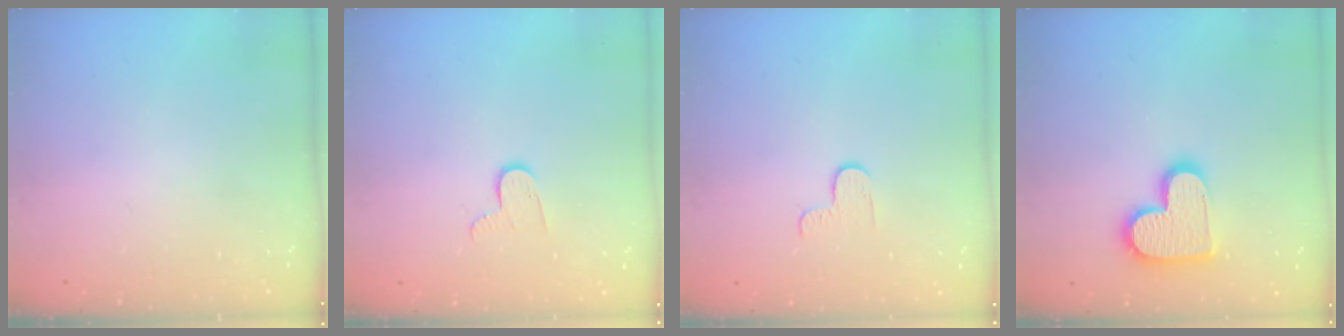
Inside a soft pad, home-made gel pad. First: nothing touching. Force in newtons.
{"total": 5.2, "press": 5.2, "slide": 0.4}
{"total": 2.7, "press": 2.6, "slide": 0.4}
{"total": 15.1, "press": 15.1, "slide": 1.1}